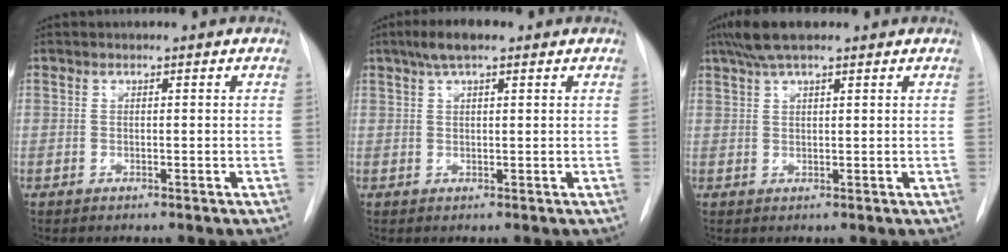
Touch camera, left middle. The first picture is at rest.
{"total": 4.7, "force": [3.0, 1.2, 3.5], "torque": [-0.068, 0.020, 0.050]}
{"total": 6.2, "force": [4.6, 1.3, 4.0], "torque": [-0.076, 0.027, 0.081]}